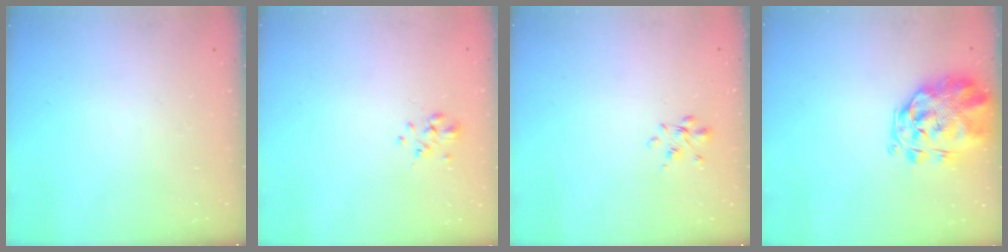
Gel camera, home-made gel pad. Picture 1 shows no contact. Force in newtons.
{"total": 1.9, "press": 1.7, "slide": 0.8}
{"total": 4.7, "press": 4.7, "slide": 0.7}
{"total": 3.4, "press": 3.0, "slide": 1.6}